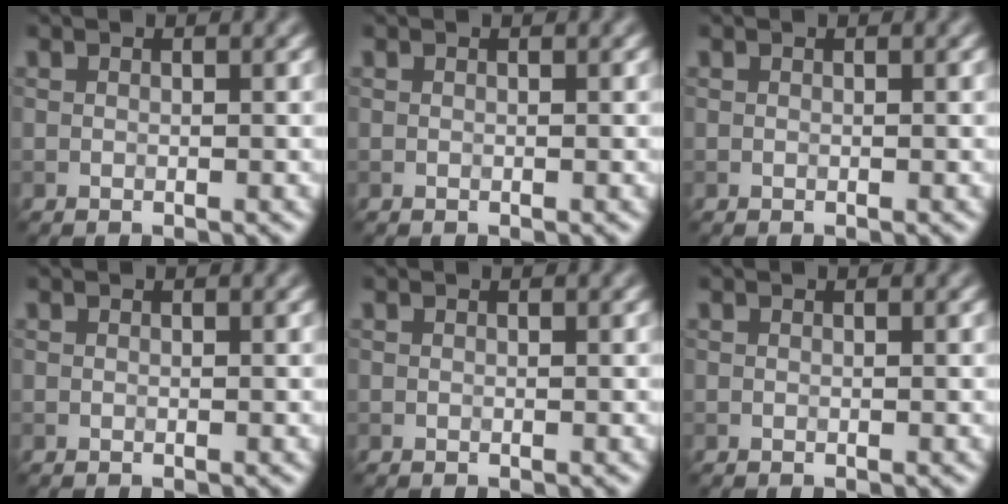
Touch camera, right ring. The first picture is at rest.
{"total": 0.0}
{"total": 0.0}
{"total": 0.0}
{"total": 0.0}
{"total": 0.0}